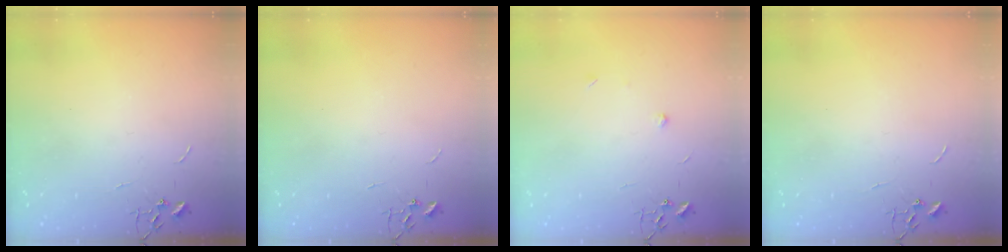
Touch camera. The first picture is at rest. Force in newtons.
{"total": 0.0}
{"total": 4.8, "press": 4.8, "slide": 0.6}
{"total": 0.0}